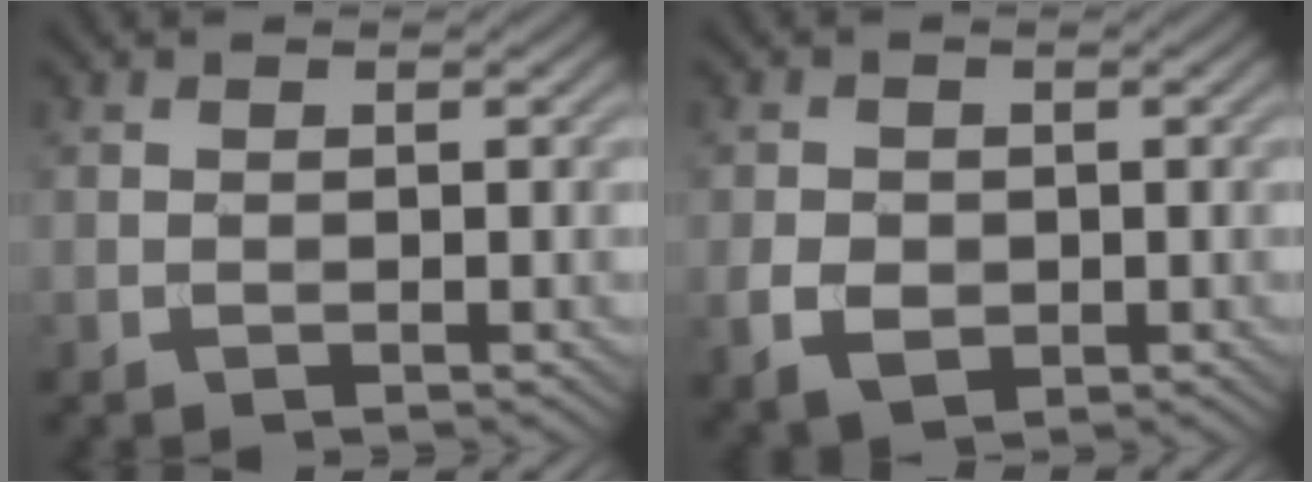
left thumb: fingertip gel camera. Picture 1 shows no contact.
{"total": 3.0, "force": [-0.6, 2.4, 1.7], "torque": [-0.040, -0.007, -0.012]}